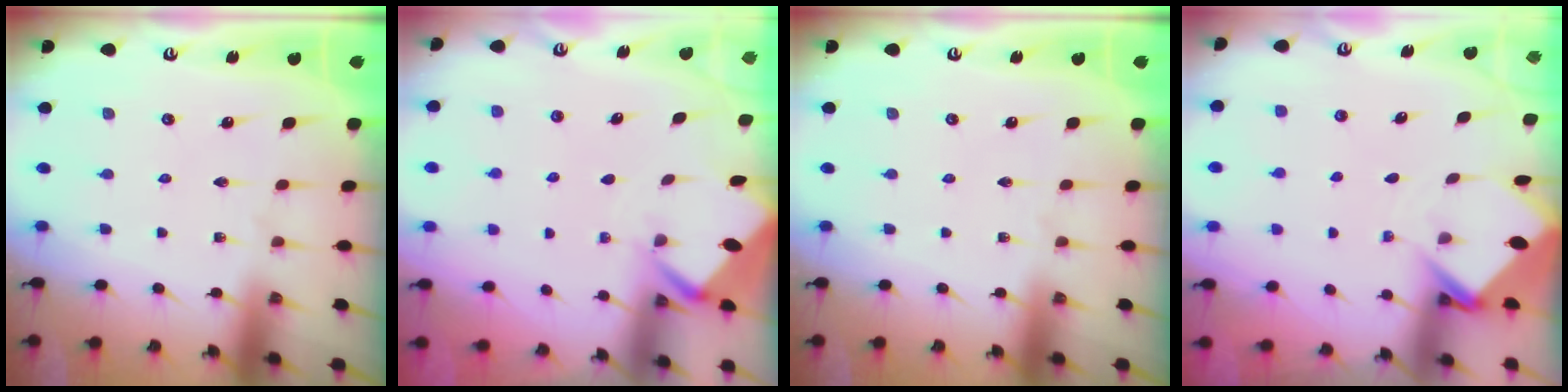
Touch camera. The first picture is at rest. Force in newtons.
{"total": 2.9, "press": 2.9, "slide": 0.4}
{"total": 0.0}
{"total": 3.9, "press": 3.9, "slide": 0.2}